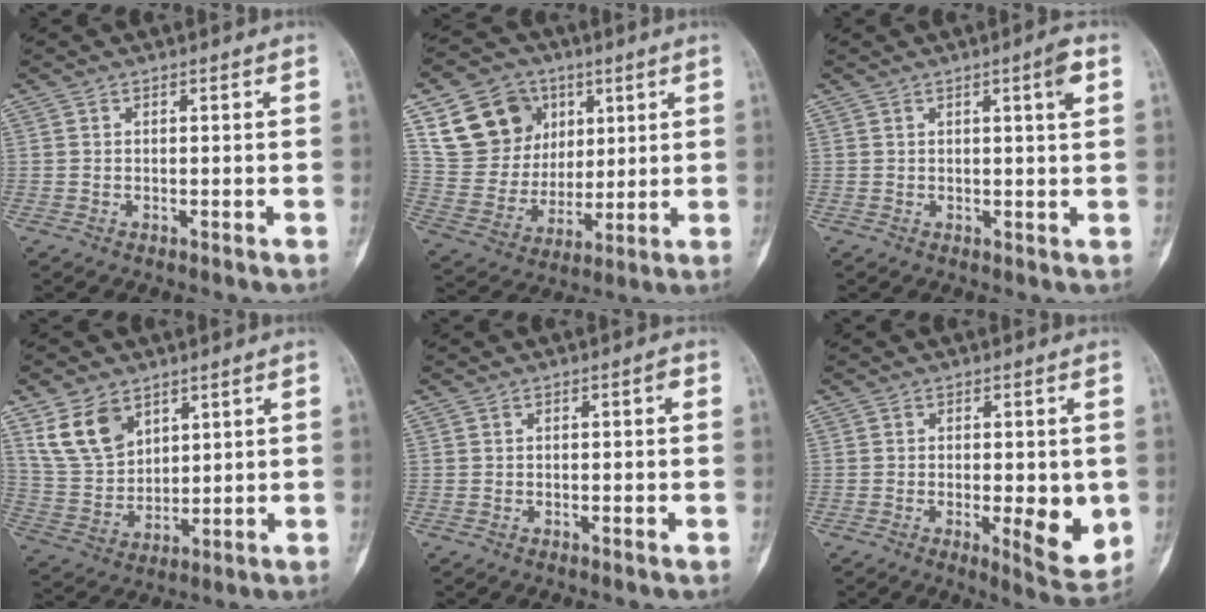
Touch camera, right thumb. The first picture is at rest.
{"total": 16.9, "force": [7.5, 13.4, 7.0], "torque": [-0.094, -0.011, 0.149]}
{"total": 4.0, "force": [1.5, 0.2, 3.7], "torque": [-0.055, -0.006, 0.021]}
{"total": 10.7, "force": [6.1, 7.0, 5.3], "torque": [-0.088, -0.025, 0.135]}
{"total": 1.9, "force": [0.1, 0.5, 1.9], "torque": [-0.025, 0.010, 0.001]}
{"total": 8.2, "force": [-1.2, 2.9, 7.6], "torque": [-0.090, -0.017, -0.010]}